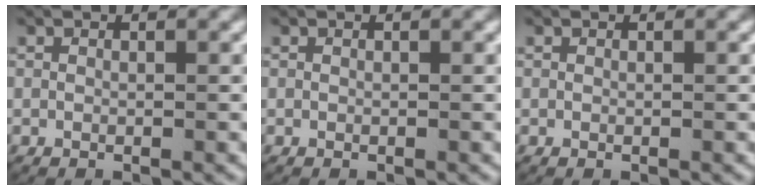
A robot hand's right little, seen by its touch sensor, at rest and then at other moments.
{"total": 0.0}
{"total": 0.0}